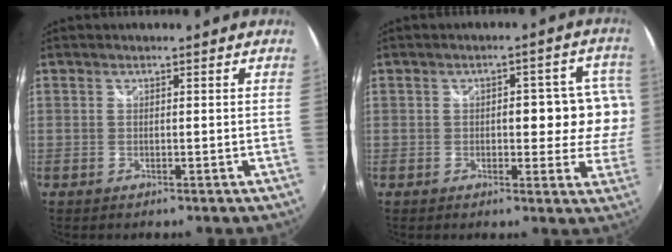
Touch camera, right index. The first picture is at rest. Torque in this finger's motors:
{"motor_torque": [1.59, -0.02, 0.48, 0.08]}